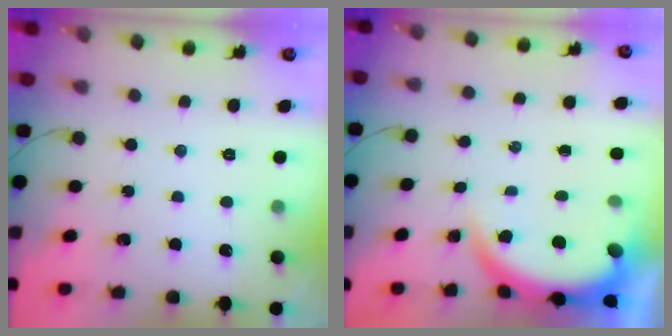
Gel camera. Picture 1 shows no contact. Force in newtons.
{"total": 5.1, "press": 5.1, "slide": 0.2}